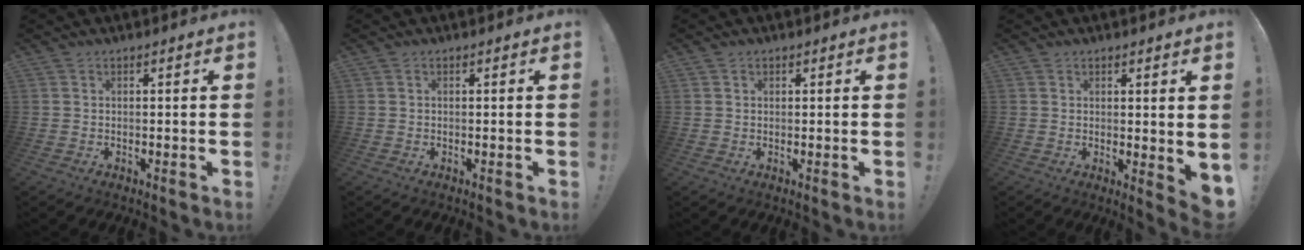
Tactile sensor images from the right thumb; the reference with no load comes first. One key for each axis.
{"total": 0.0}
{"total": 0.8, "fx": 0.4, "fy": 0.7, "fz": 0.1, "tx": 0.004, "ty": 0.000, "tz": 0.006}
{"total": 3.6, "fx": 1.7, "fy": 1.2, "fz": 2.9, "tx": -0.023, "ty": -0.019, "tz": 0.031}